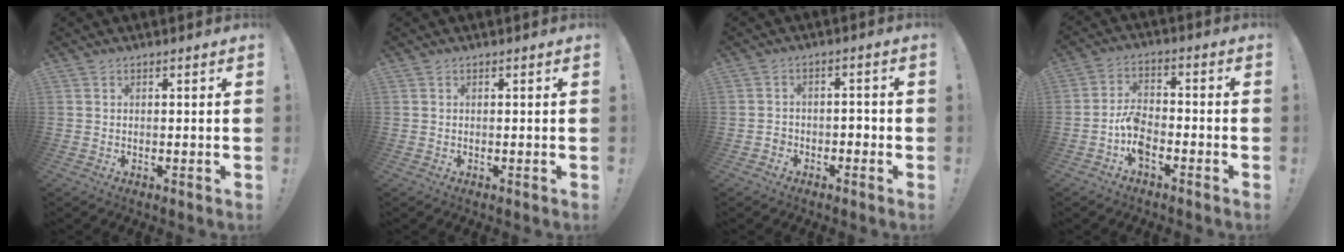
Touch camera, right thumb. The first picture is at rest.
{"total": 0.0}
{"total": 3.4, "force": [-2.4, 2.3, 0.8], "torque": [-0.015, 0.013, -0.042]}
{"total": 7.5, "force": [-4.2, 4.0, 4.7], "torque": [-0.106, 0.016, -0.078]}